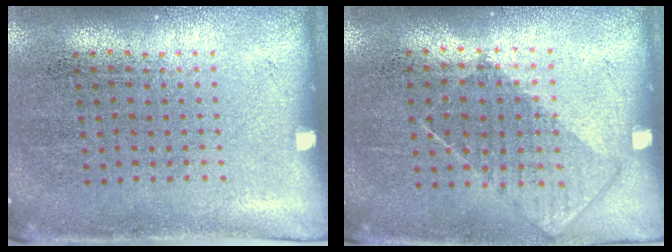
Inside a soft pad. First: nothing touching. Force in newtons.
{"total": 0.9, "press": 0.7, "slide": 0.5}